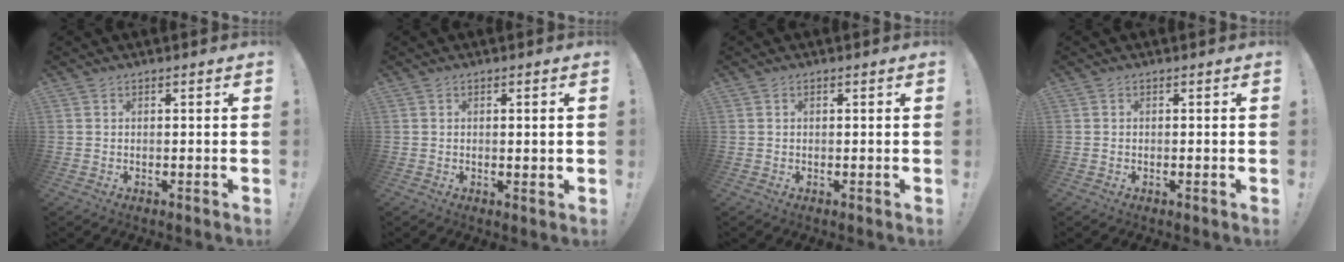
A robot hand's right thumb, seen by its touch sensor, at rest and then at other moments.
{"total": 1.6, "force": [0.3, 0.0, 1.6], "torque": [-0.018, -0.005, 0.003]}
{"total": 0.0}
{"total": 0.0}